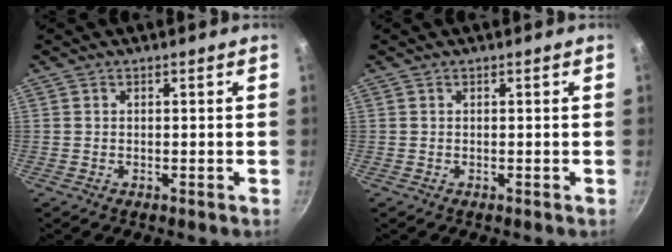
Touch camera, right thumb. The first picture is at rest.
{"total": 0.0}